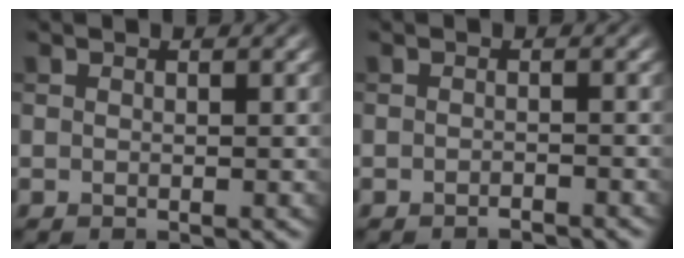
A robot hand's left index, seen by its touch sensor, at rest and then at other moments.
{"total": 1.0, "force": [-0.9, 0.1, 0.3], "torque": [-0.002, 0.002, -0.017]}